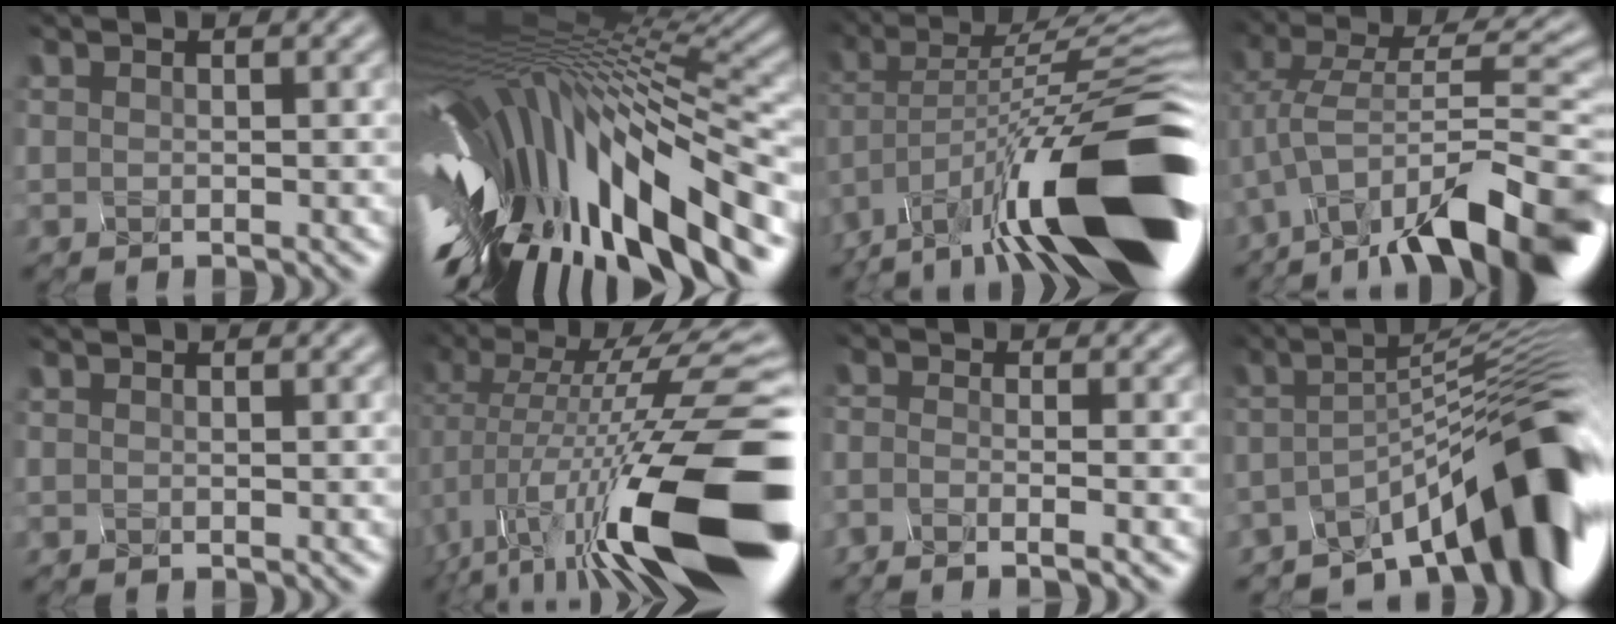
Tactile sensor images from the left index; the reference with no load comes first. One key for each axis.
{"total": 17.0, "fx": -4.4, "fy": 5.1, "fz": 15.6, "tx": -0.287, "ty": -0.012, "tz": -0.063}
{"total": 17.2, "fx": -8.7, "fy": 4.3, "fz": 14.2, "tx": -0.227, "ty": 0.009, "tz": -0.146}
{"total": 13.6, "fx": -7.8, "fy": 3.8, "fz": 10.5, "tx": -0.181, "ty": 0.016, "tz": -0.125}
{"total": 0.0}
{"total": 17.8, "fx": -4.2, "fy": 5.2, "fz": 16.5, "tx": -0.263, "ty": 0.014, "tz": -0.073}
{"total": 2.9, "fx": -2.0, "fy": 1.2, "fz": 1.7, "tx": 0.008, "ty": 0.001, "tz": -0.060}
{"total": 11.9, "fx": -6.6, "fy": 2.4, "fz": 9.6, "tx": -0.119, "ty": 0.011, "tz": -0.104}